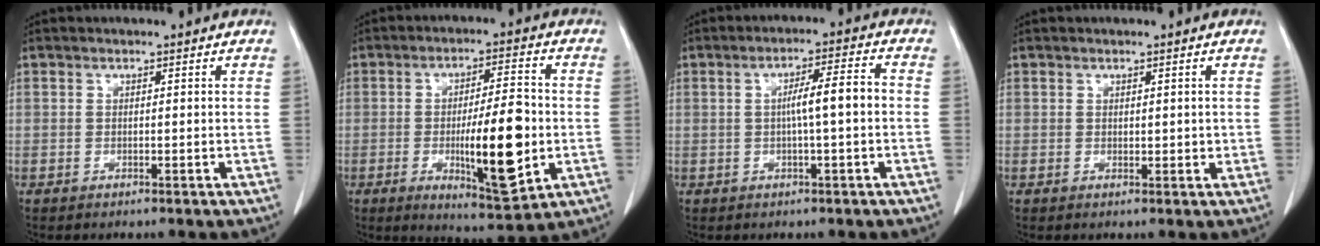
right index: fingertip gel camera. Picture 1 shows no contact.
{"total": 14.8, "force": [-2.6, 2.7, 14.3], "torque": [-0.229, -0.008, -0.033]}
{"total": 5.4, "force": [-0.4, 0.3, 5.3], "torque": [-0.089, 0.016, -0.005]}
{"total": 1.3, "force": [0.3, 0.9, 0.8], "torque": [-0.007, -0.001, 0.008]}